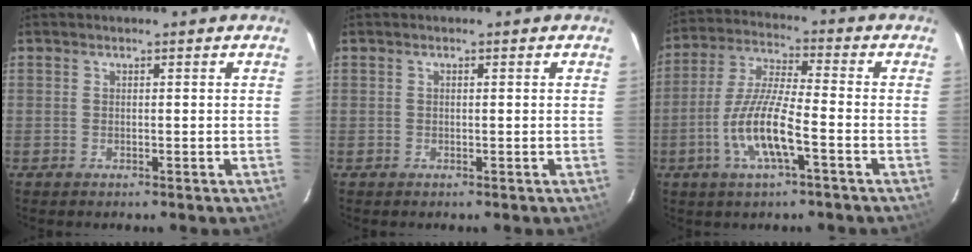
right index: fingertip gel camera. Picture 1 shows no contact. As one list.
[{"total": 0.0}, {"total": 11.3, "force": [-4.3, 1.9, 10.3], "torque": [-0.219, -0.006, -0.084]}]